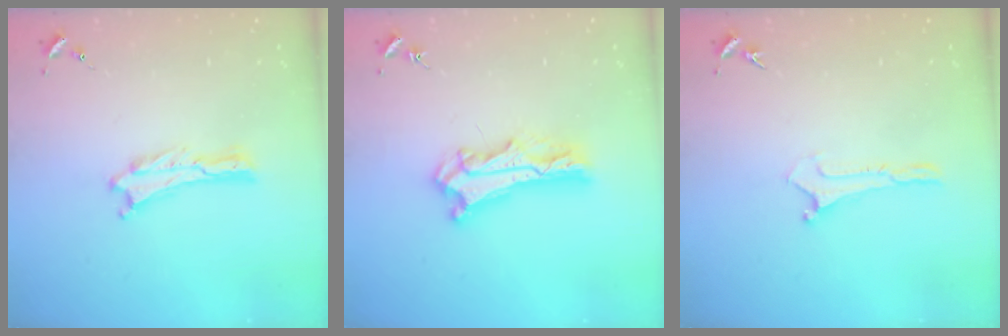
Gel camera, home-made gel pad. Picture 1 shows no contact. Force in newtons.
{"total": 7.4, "press": 7.3, "slide": 0.6}
{"total": 0.0}